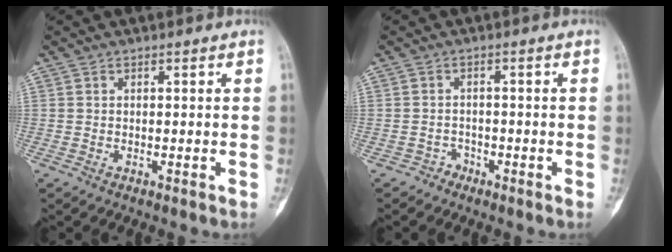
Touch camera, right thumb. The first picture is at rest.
{"total": 1.8, "force": [-1.3, 1.2, -0.4], "torque": [0.014, 0.008, -0.029]}